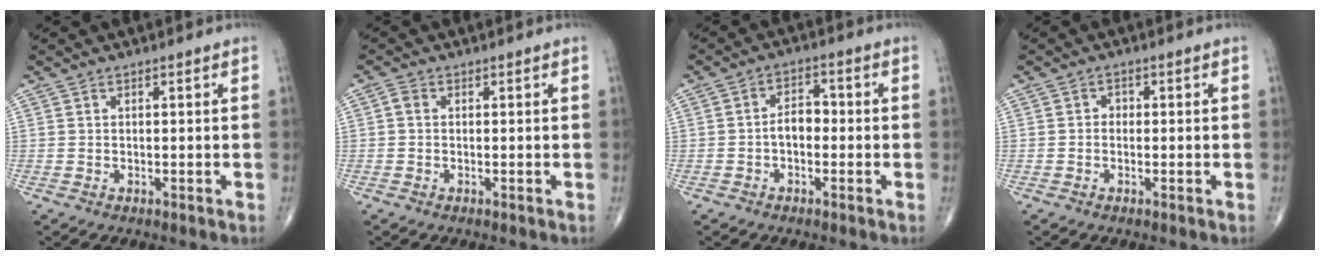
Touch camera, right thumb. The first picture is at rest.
{"total": 1.3, "force": [0.0, 1.0, 0.8], "torque": [-0.012, 0.001, -0.005]}
{"total": 4.3, "force": [-1.0, 2.8, 3.2], "torque": [-0.040, 0.020, -0.025]}
{"total": 1.4, "force": [-0.2, 1.2, 0.7], "torque": [-0.001, 0.005, -0.009]}